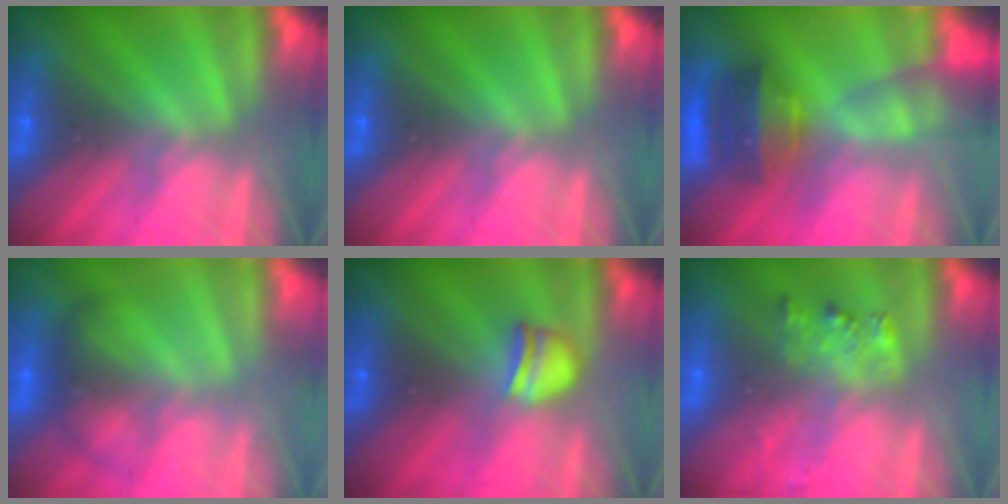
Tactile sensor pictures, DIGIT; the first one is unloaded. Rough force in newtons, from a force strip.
{"total": 0.0}
{"total": 7.8}
{"total": 2.1}
{"total": 2.3}
{"total": 2.1}